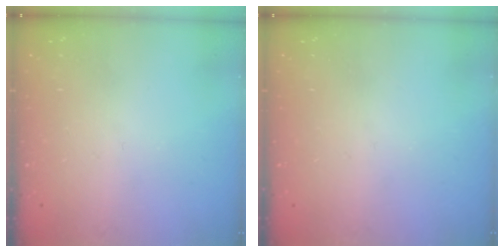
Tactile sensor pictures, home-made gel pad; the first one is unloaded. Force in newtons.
{"total": 0.0}